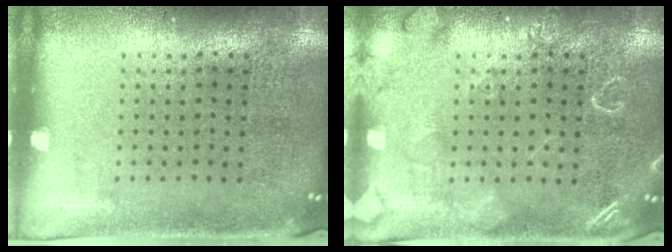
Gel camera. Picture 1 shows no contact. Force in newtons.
{"total": 2.4, "press": 2.4, "slide": 0.4}